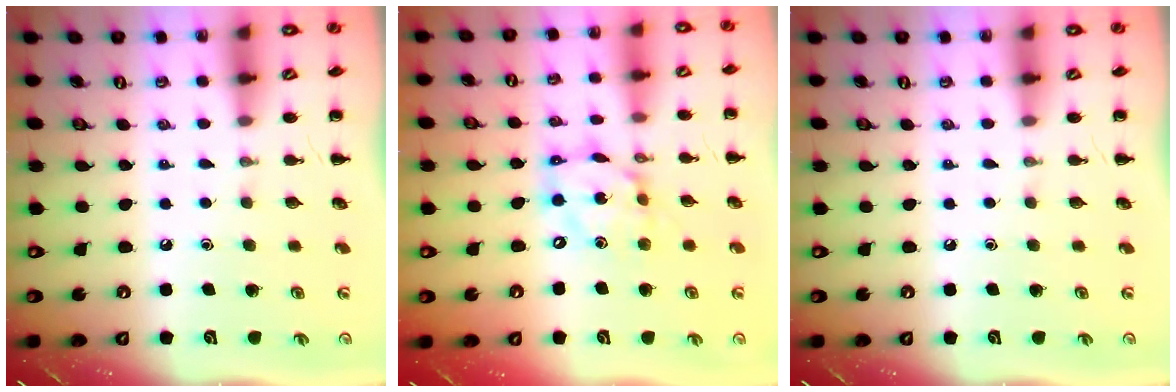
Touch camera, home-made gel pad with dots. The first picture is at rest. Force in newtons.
{"total": 12.0, "press": 11.6, "slide": 3.0}
{"total": 0.0}